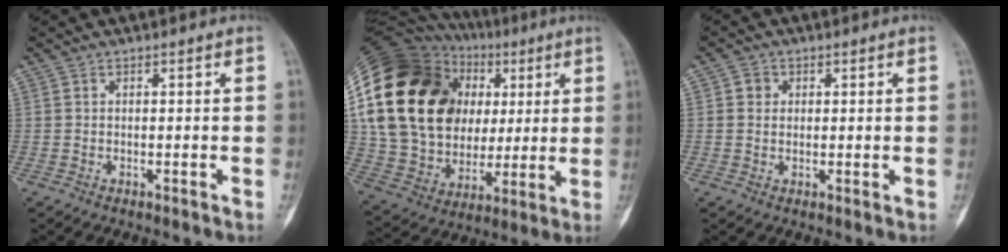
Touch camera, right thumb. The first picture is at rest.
{"total": 32.4, "force": [7.8, 23.9, 20.5], "torque": [-0.356, 0.049, 0.151]}
{"total": 2.4, "force": [0.6, 2.2, 0.8], "torque": [0.002, 0.002, 0.005]}